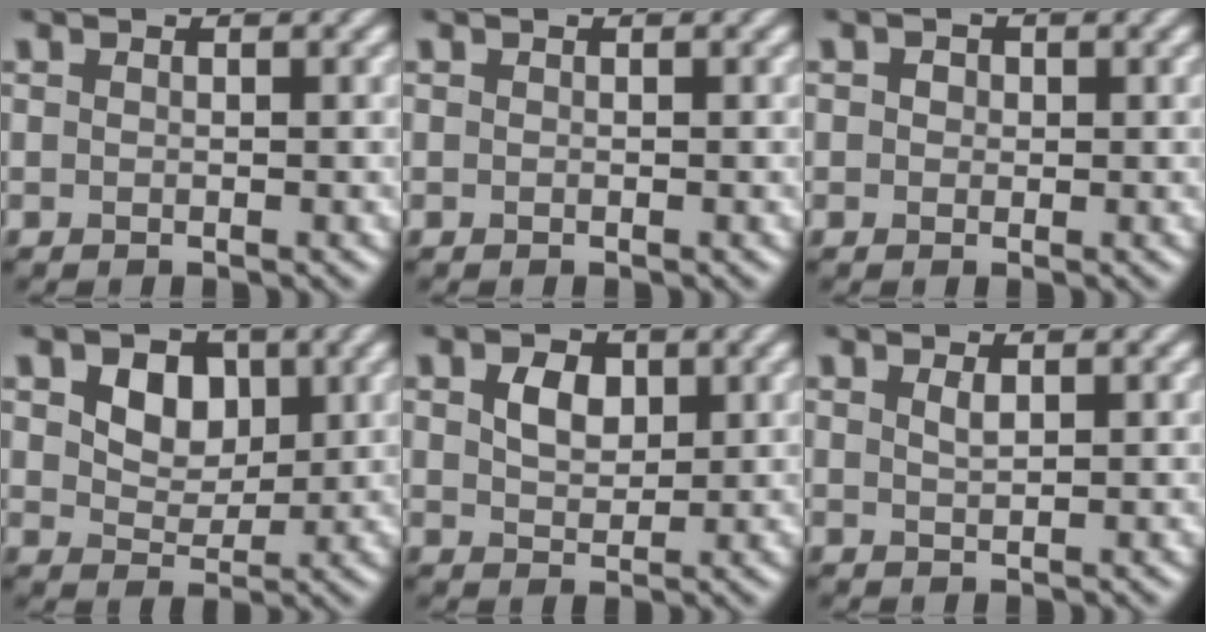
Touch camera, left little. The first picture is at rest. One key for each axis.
{"total": 0.0}
{"total": 1.0, "fx": 0.3, "fy": 0.9, "fz": 0.4, "tx": -0.006, "ty": 0.002, "tz": -0.002}
{"total": 4.4, "fx": 1.5, "fy": 3.1, "fz": 2.7, "tx": -0.053, "ty": -0.004, "tz": 0.015}
{"total": 2.9, "fx": 1.0, "fy": 1.9, "fz": 1.8, "tx": -0.042, "ty": 0.001, "tz": 0.020}
{"total": 1.0, "fx": 0.6, "fy": 0.3, "fz": 0.7, "tx": -0.017, "ty": 0.001, "tz": 0.011}